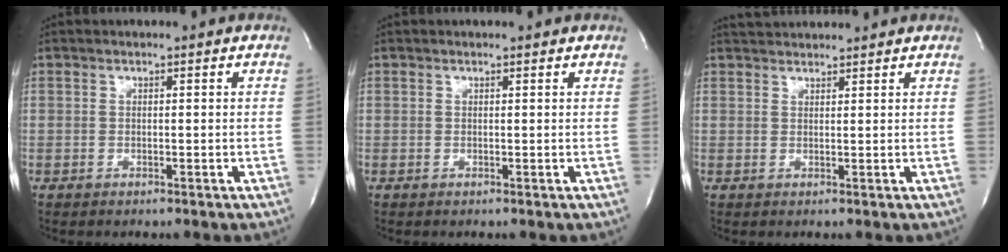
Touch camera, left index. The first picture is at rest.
{"total": 0.9, "force": [0.8, 0.2, 0.3], "torque": [-0.012, 0.007, 0.010]}
{"total": 5.1, "force": [4.9, 0.8, 0.9], "torque": [-0.017, 0.034, 0.074]}